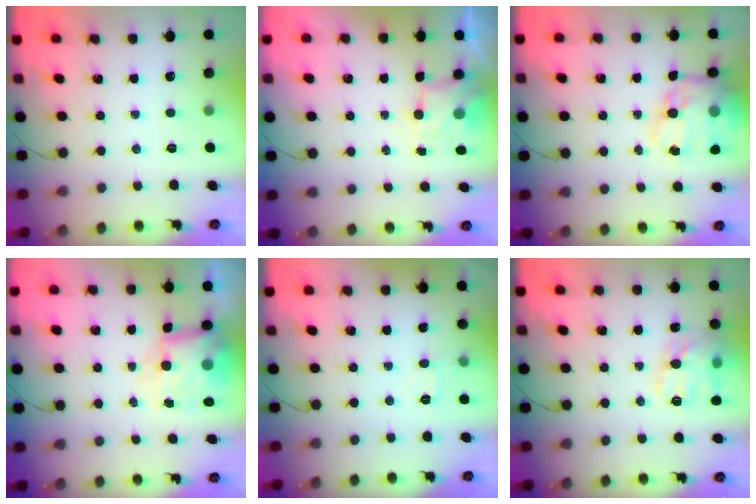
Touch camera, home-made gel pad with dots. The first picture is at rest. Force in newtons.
{"total": 4.4, "press": 4.4, "slide": 0.7}
{"total": 18.1, "press": 17.6, "slide": 4.0}
{"total": 7.6, "press": 7.5, "slide": 1.2}
{"total": 6.5, "press": 6.4, "slide": 1.4}
{"total": 15.4, "press": 15.3, "slide": 1.6}